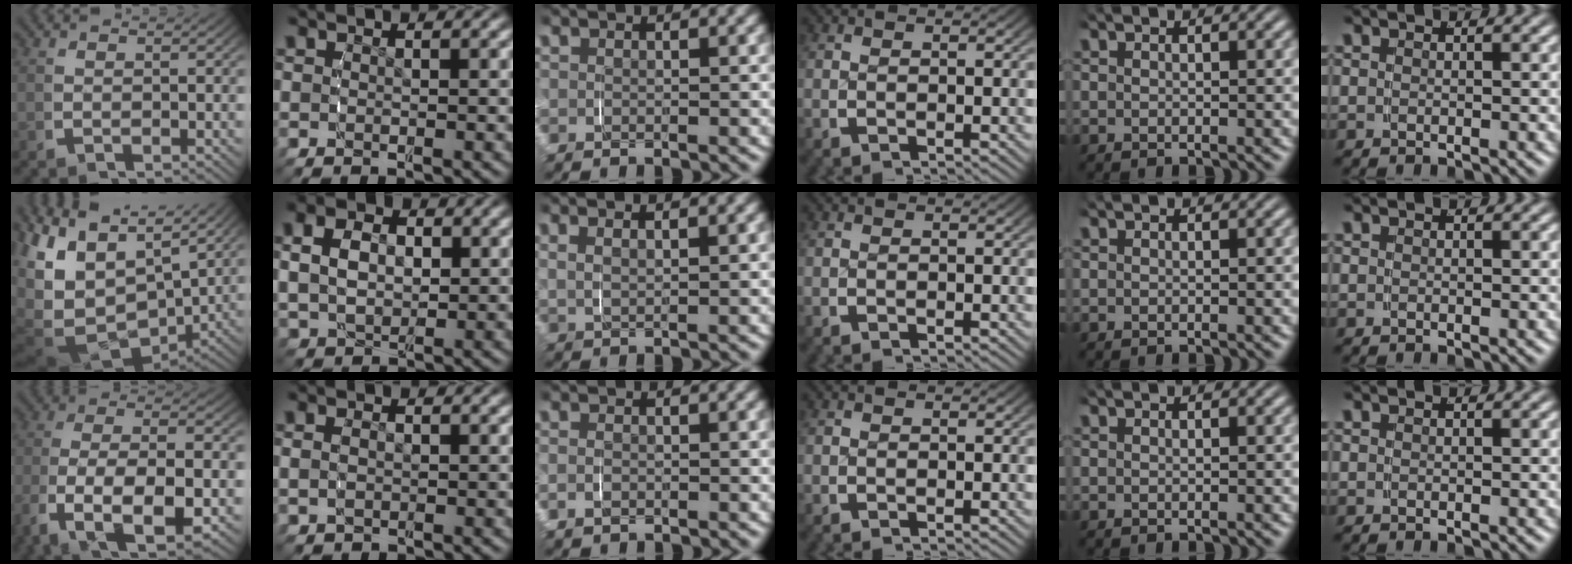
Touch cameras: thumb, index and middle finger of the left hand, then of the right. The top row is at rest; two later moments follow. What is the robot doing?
{"motion": "grasp_and_lifting", "object": "scarf"}